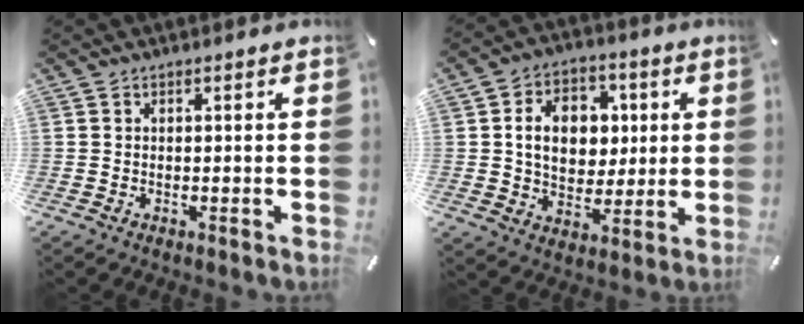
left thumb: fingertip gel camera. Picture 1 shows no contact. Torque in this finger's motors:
{"motor_torque": [1.67, 1.68, 0.50, 0.05, 0.09]}